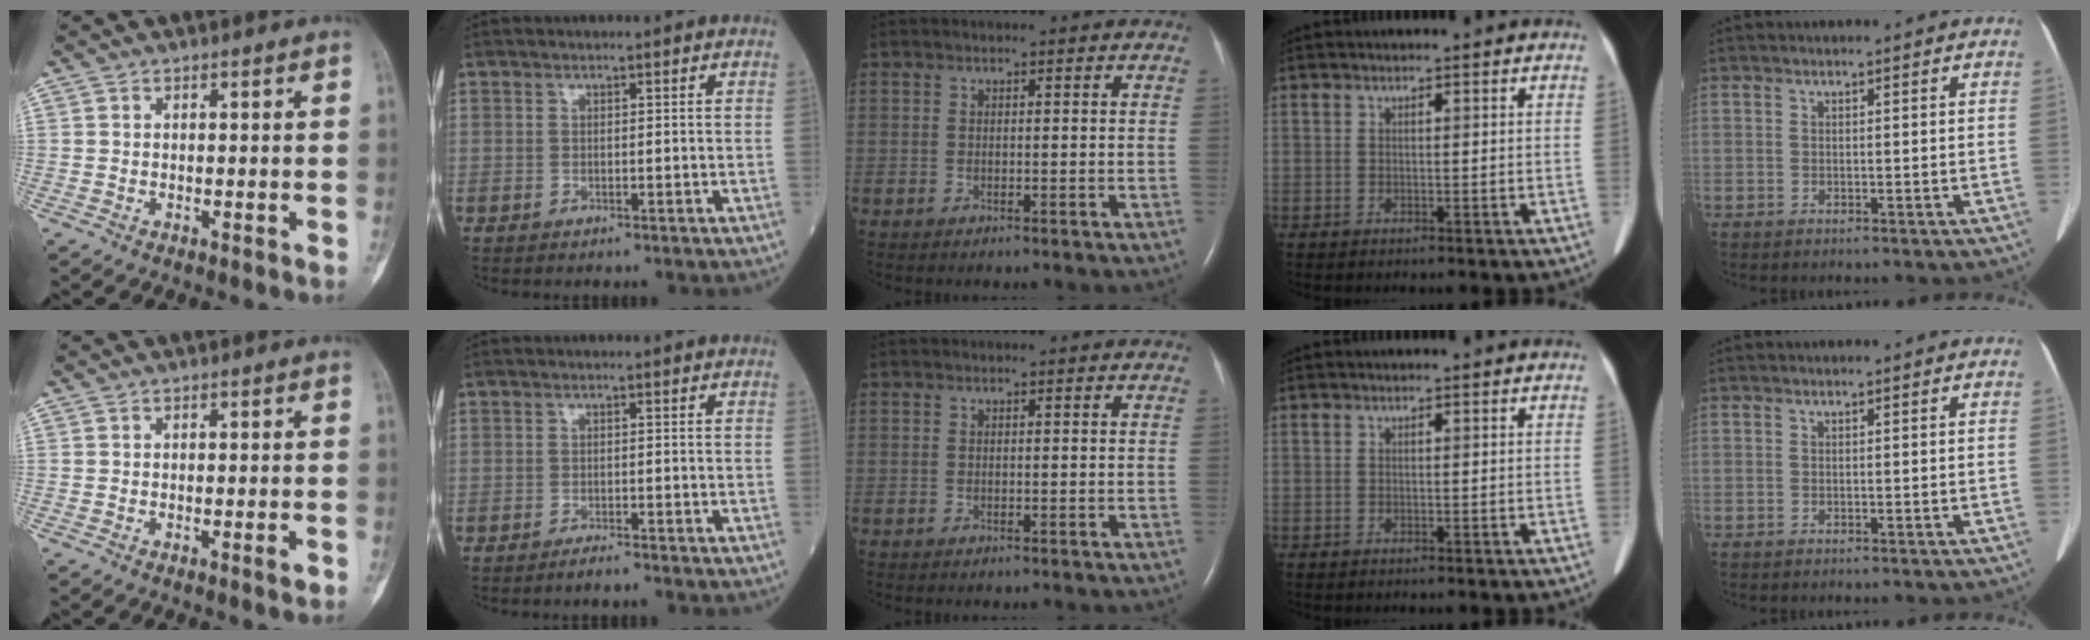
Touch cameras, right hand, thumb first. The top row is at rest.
{"thumb": {"total": 1.4, "force": [-0.6, 0.2, 1.3], "torque": [-0.017, -0.002, -0.010]}, "index": {"total": 1.5, "force": [-1.3, -0.1, 0.7], "torque": [-0.017, -0.002, -0.022]}}